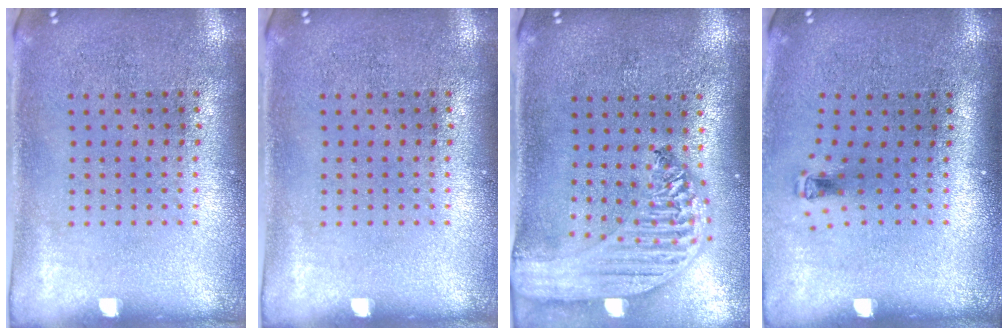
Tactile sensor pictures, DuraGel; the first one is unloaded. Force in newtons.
{"total": 0.0}
{"total": 2.9, "press": 2.3, "slide": 1.8}
{"total": 0.6, "press": 0.3, "slide": 0.5}